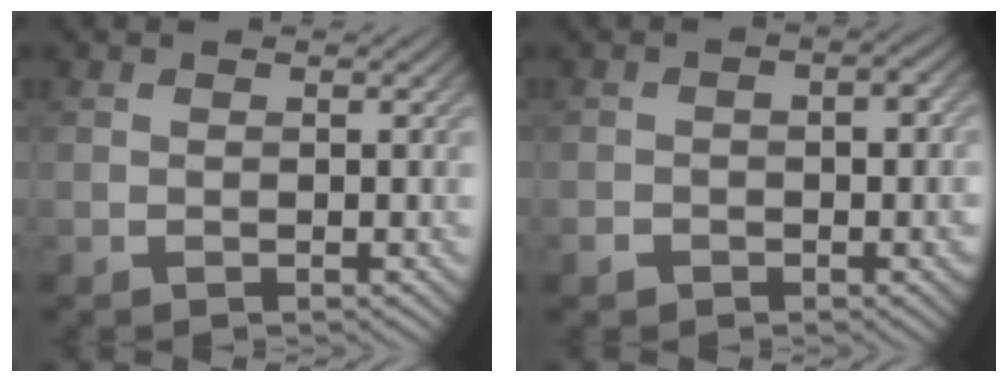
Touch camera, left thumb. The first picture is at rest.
{"total": 3.3, "force": [-1.2, 2.4, 1.9], "torque": [-0.024, -0.003, -0.020]}